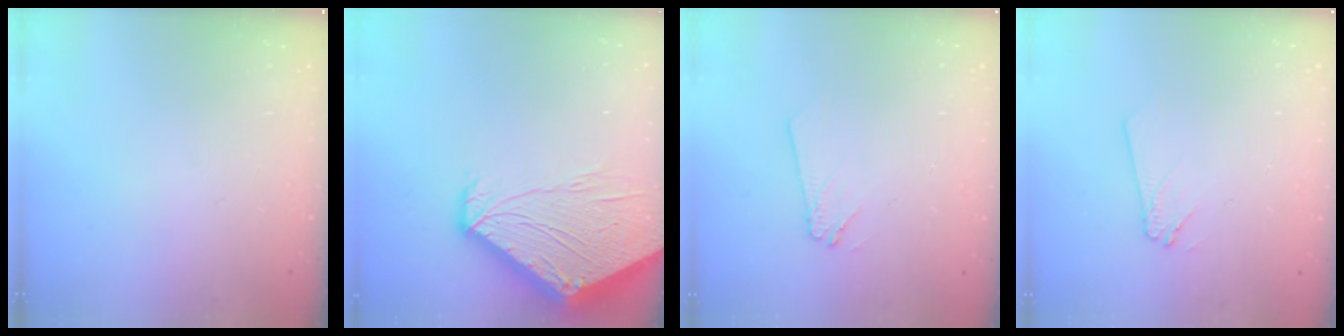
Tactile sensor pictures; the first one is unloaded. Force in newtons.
{"total": 16.9, "press": 16.8, "slide": 1.7}
{"total": 3.0, "press": 3.0, "slide": 0.4}
{"total": 3.0, "press": 3.0, "slide": 0.4}